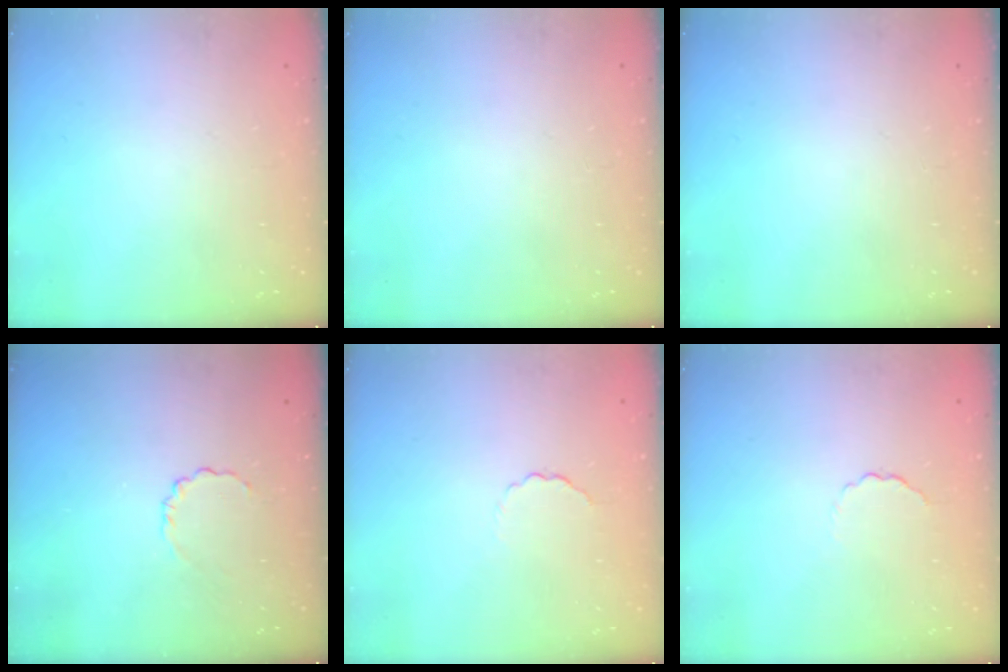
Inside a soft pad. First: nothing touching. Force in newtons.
{"total": 0.0}
{"total": 0.0}
{"total": 3.0, "press": 2.8, "slide": 1.0}
{"total": 2.6, "press": 2.4, "slide": 0.9}
{"total": 2.6, "press": 2.4, "slide": 0.9}